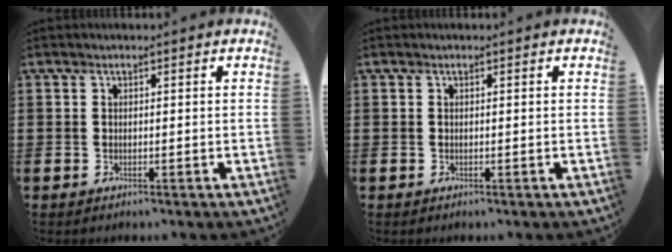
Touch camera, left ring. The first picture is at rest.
{"total": 0.0}